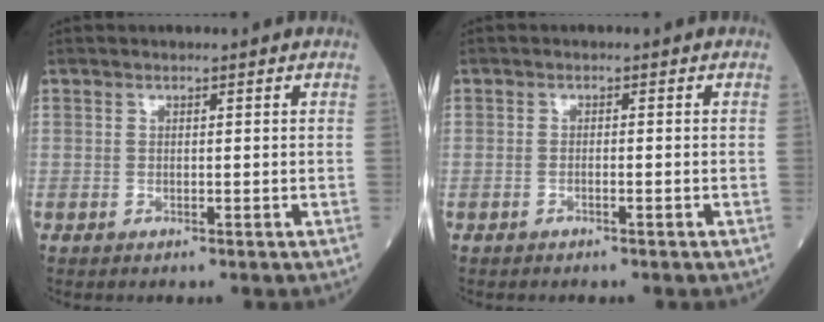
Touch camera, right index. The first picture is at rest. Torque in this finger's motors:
{"motor_torque": [-0.05, -0.17, -0.04, -0.01]}